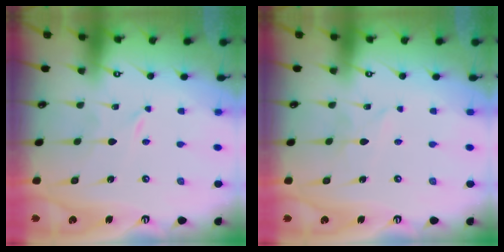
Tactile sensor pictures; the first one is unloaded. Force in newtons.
{"total": 2.4, "press": 2.3, "slide": 0.3}